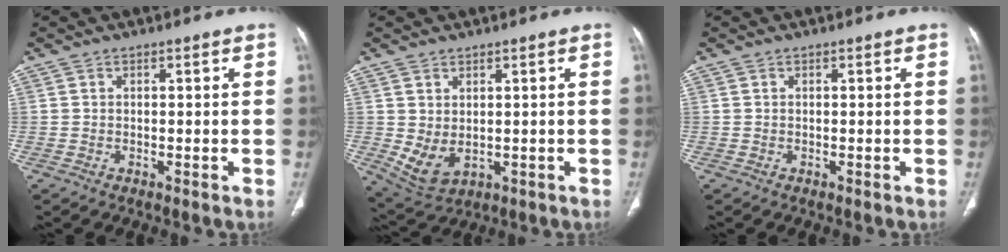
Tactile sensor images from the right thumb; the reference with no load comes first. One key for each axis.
{"total": 5.6, "fx": 0.1, "fy": 3.5, "fz": 4.3, "tx": -0.081, "ty": -0.006, "tz": 0.027}
{"total": 0.0}